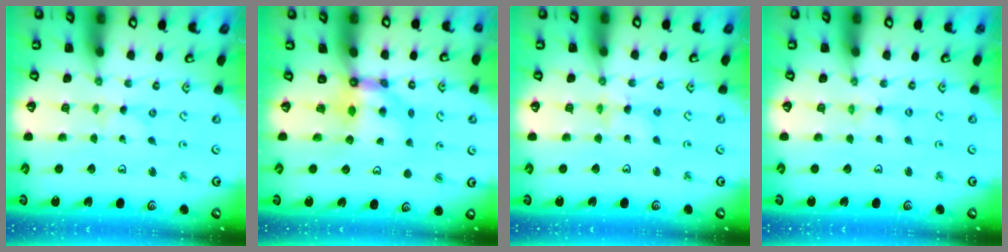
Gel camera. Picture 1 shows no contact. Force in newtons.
{"total": 5.9, "press": 5.9, "slide": 0.4}
{"total": 3.8, "press": 3.8, "slide": 0.4}
{"total": 0.0}